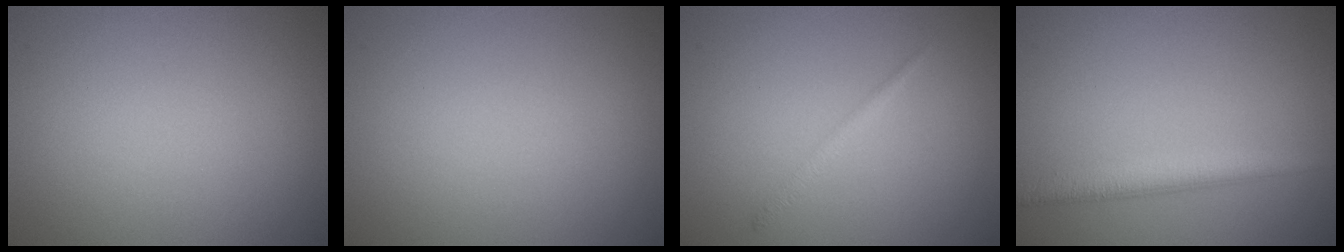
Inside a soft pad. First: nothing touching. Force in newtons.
{"total": 0.0}
{"total": 0.9, "press": 0.9, "slide": 0.1}
{"total": 2.7, "press": 2.7, "slide": 0.1}